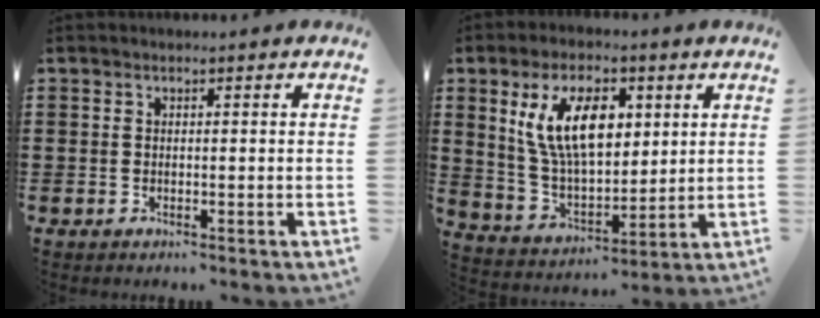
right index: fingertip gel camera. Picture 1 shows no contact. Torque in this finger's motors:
{"motor_torque": [1.97, 0.17, 1.05, 0.21]}